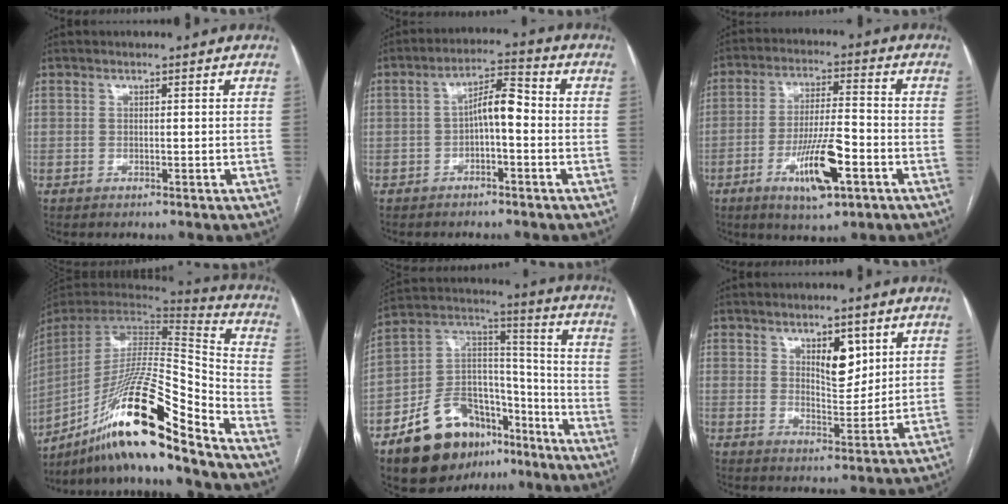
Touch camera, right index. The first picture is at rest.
{"total": 5.7, "force": [-0.8, 1.7, 5.4], "torque": [-0.094, 0.026, -0.016]}
{"total": 10.9, "force": [-4.6, 2.2, 9.6], "torque": [-0.177, -0.007, -0.076]}
{"total": 23.0, "force": [-16.1, 0.8, 16.4], "torque": [-0.304, -0.004, -0.290]}
{"total": 19.4, "force": [-12.5, 11.3, 9.8], "torque": [-0.163, 0.062, -0.198]}
{"total": 6.2, "force": [2.9, 2.6, 4.8], "torque": [-0.077, -0.005, 0.052]}